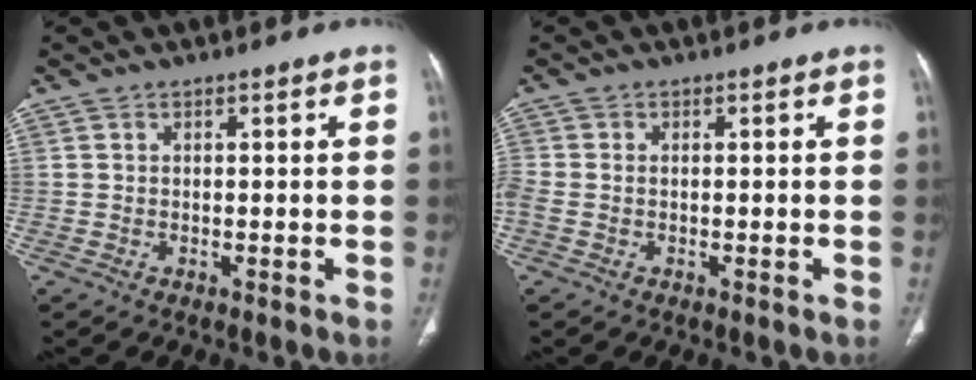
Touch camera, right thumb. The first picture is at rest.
{"total": 2.3, "force": [-0.3, 1.3, 1.8], "torque": [-0.058, 0.005, -0.006]}